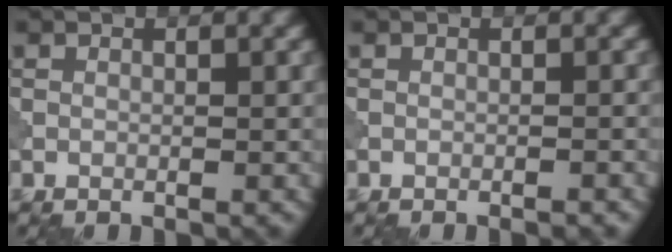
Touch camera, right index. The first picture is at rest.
{"total": 0.8, "force": [-0.7, 0.1, 0.4], "torque": [-0.003, 0.002, -0.014]}